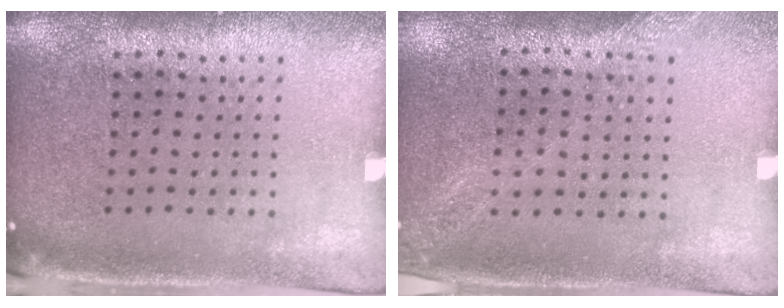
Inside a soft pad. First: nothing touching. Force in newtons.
{"total": 1.2, "press": 1.2, "slide": 0.4}